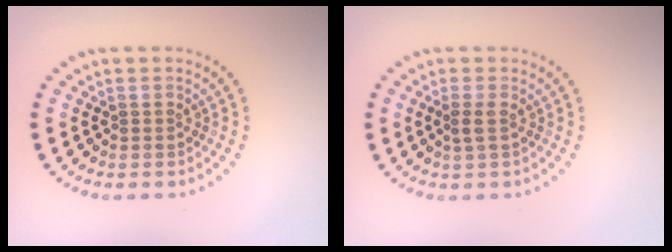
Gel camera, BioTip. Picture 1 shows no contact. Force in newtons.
{"total": 1.0, "press": 0.9, "slide": 0.4}